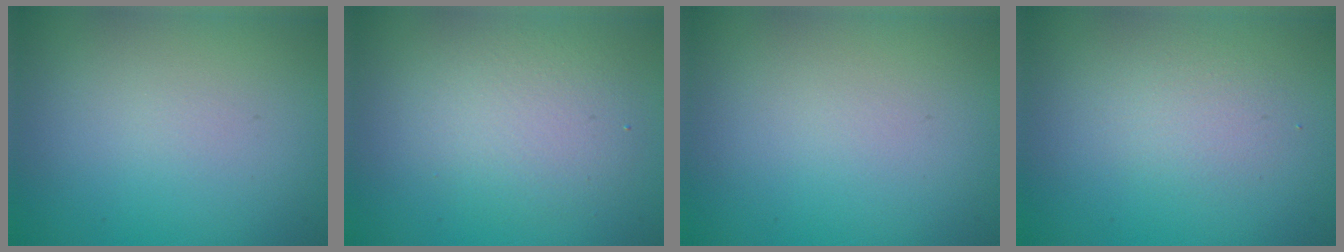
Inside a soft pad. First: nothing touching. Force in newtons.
{"total": 3.6, "press": 3.6, "slide": 0.4}
{"total": 0.0}
{"total": 1.6, "press": 1.6, "slide": 0.0}